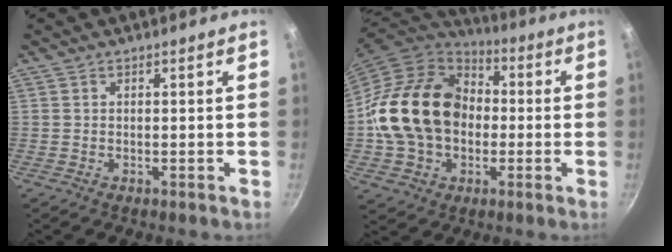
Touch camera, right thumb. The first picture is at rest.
{"total": 21.1, "force": [-0.2, 16.4, 13.3], "torque": [-0.209, 0.040, -0.005]}